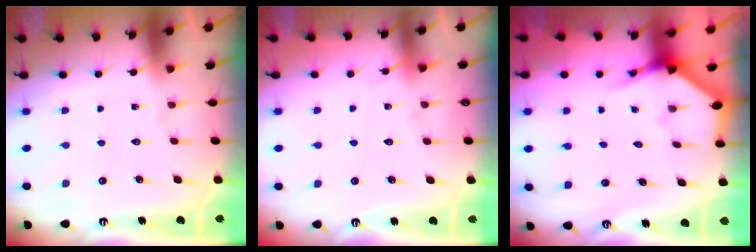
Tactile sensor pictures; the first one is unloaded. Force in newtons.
{"total": 3.9, "press": 3.9, "slide": 0.6}
{"total": 3.4, "press": 3.4, "slide": 0.2}